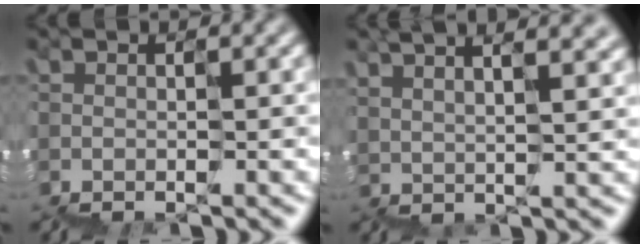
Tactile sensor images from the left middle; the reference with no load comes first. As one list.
[{"total": 7.5, "force": [4.2, 3.1, 5.4], "torque": [-0.027, 0.029, 0.064]}]